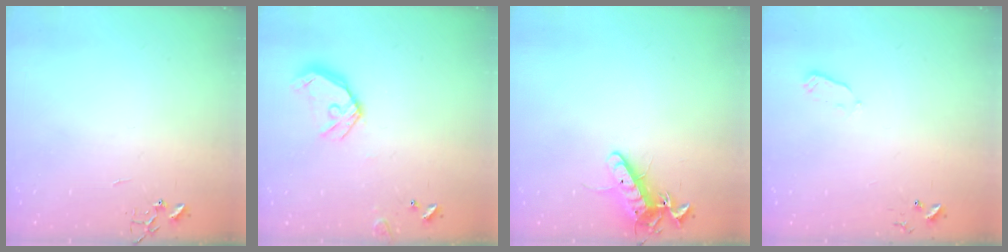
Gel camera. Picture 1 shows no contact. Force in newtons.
{"total": 13.0, "press": 12.9, "slide": 1.9}
{"total": 11.4, "press": 11.4, "slide": 0.9}
{"total": 2.7, "press": 2.6, "slide": 0.4}